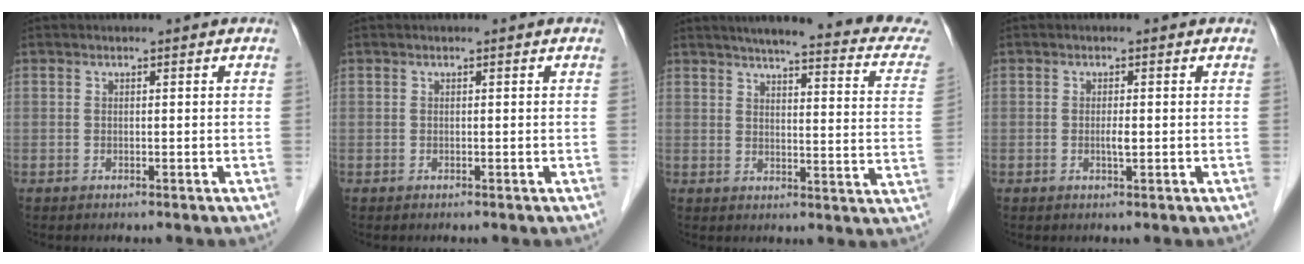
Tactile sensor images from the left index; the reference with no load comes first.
{"total": 0.0}
{"total": 21.8, "force": [19.3, 1.9, 10.0], "torque": [-0.118, -0.038, 0.215]}
{"total": 1.3, "force": [-0.2, 0.2, 1.3], "torque": [-0.024, -0.001, -0.002]}